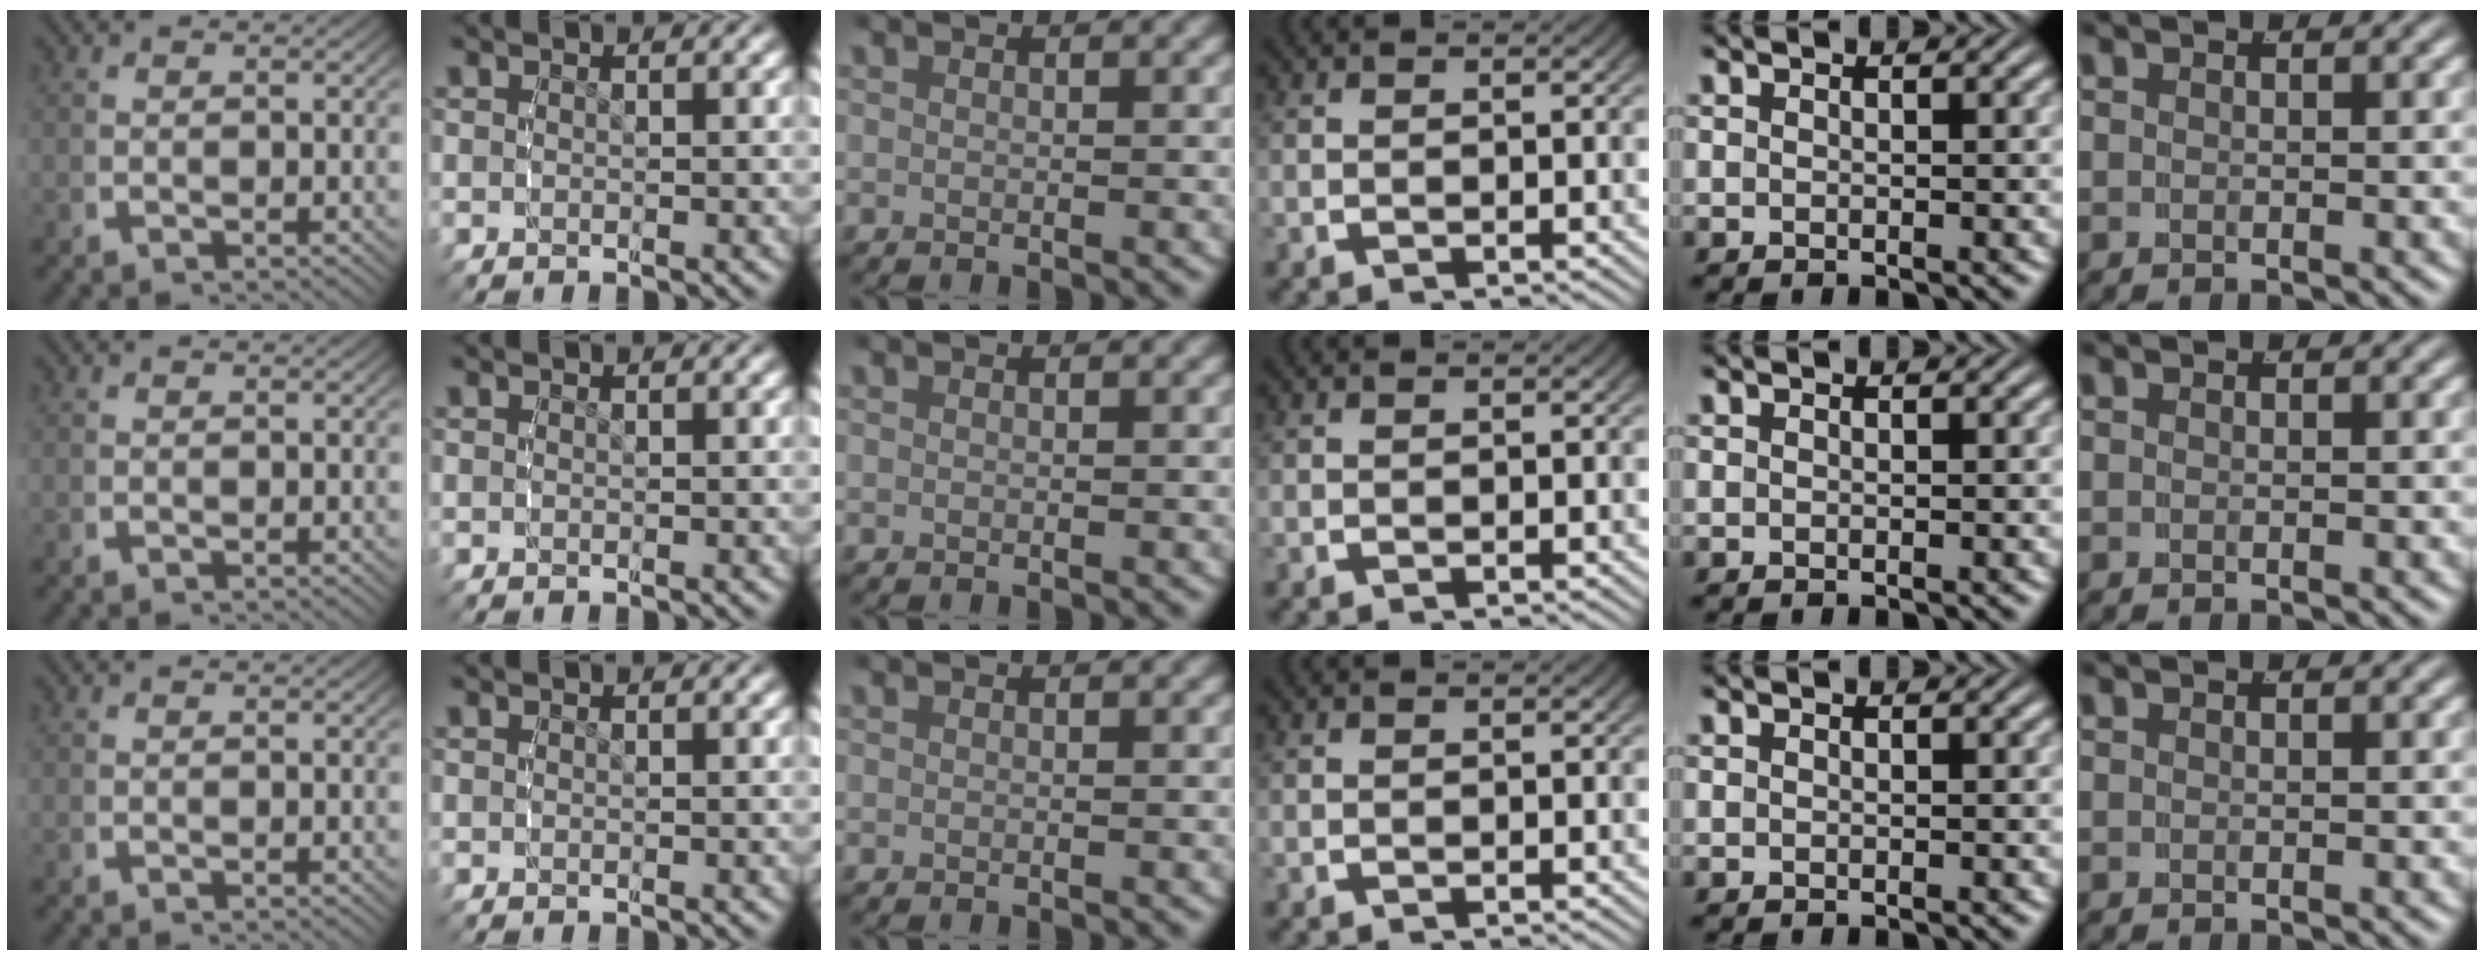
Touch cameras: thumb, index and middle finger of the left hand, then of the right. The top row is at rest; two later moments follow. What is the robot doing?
{"motion": "reach", "object": "jacket"}